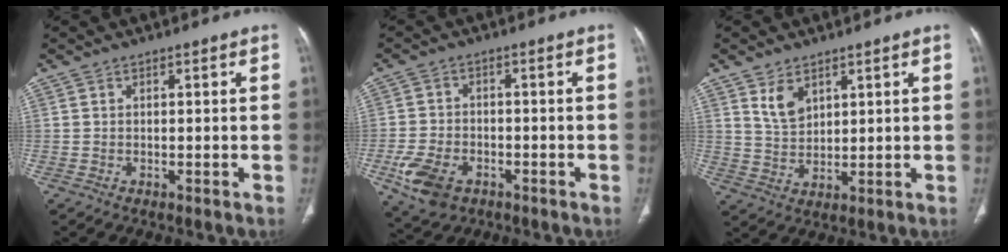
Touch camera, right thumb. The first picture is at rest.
{"total": 8.6, "force": [-3.9, 5.7, 5.2], "torque": [-0.105, 0.012, -0.063]}
{"total": 5.3, "force": [3.0, 3.1, 2.9], "torque": [-0.042, -0.021, 0.067]}